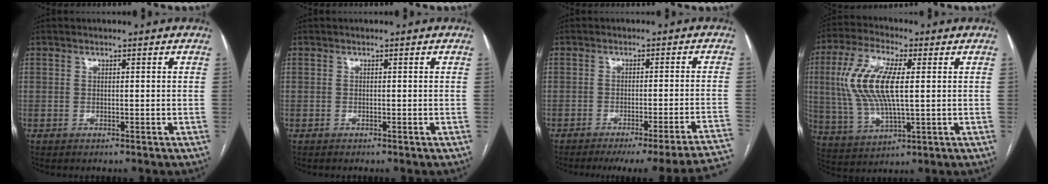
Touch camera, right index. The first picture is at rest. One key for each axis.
{"total": 0.9, "fx": -0.8, "fy": -0.1, "fz": 0.4, "tx": -0.003, "ty": 0.001, "tz": -0.011}
{"total": 20.5, "fx": -18.2, "fy": -1.2, "fz": 9.4, "tx": -0.043, "ty": -0.020, "tz": -0.221}
{"total": 12.9, "fx": 2.0, "fy": 3.9, "fz": 12.1, "tx": -0.270, "ty": 0.009, "tz": 0.039}